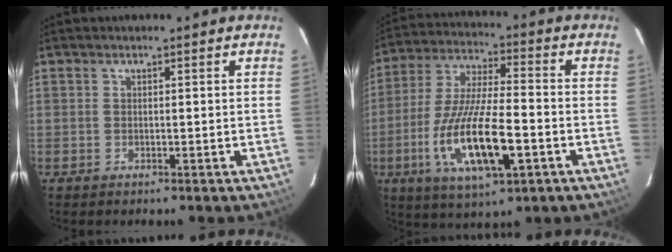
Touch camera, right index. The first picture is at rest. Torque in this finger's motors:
{"motor_torque": [1.22, -0.92, 1.05, 0.21]}